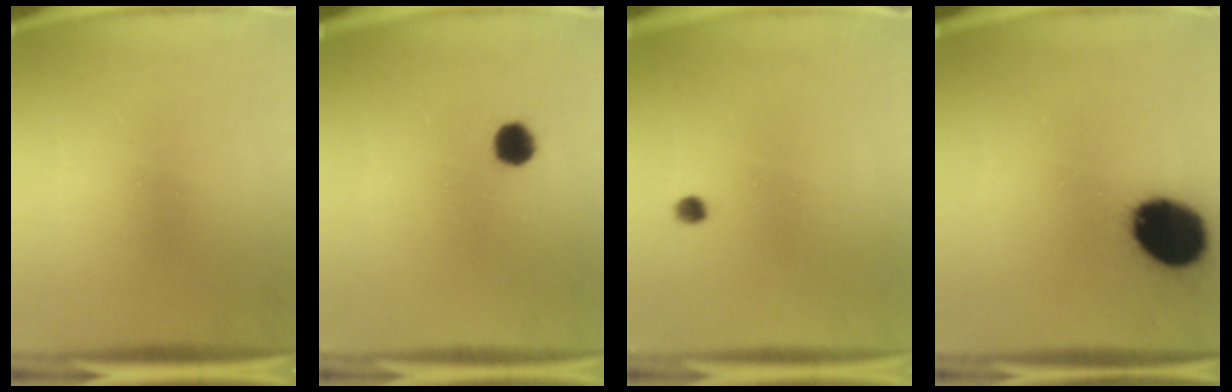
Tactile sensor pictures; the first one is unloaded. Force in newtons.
{"total": 4.0}
{"total": 1.3}
{"total": 19.6}